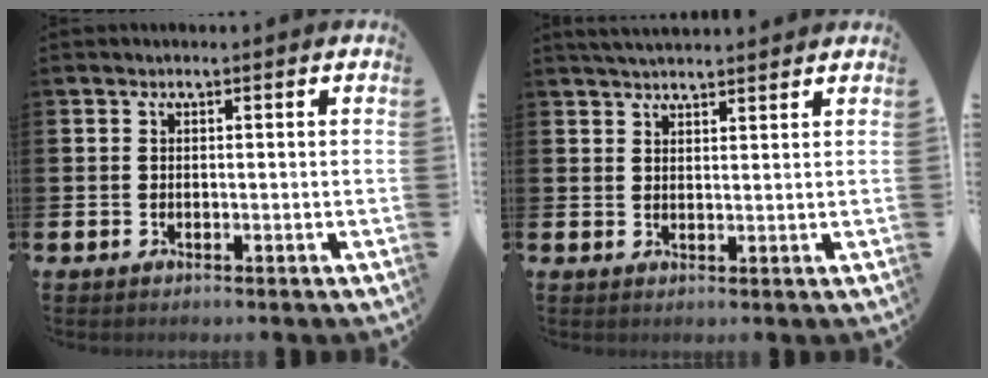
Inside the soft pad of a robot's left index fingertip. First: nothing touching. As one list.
[{"total": 3.1, "force": [3.0, 0.3, 0.4], "torque": [-0.009, -0.012, 0.055]}]